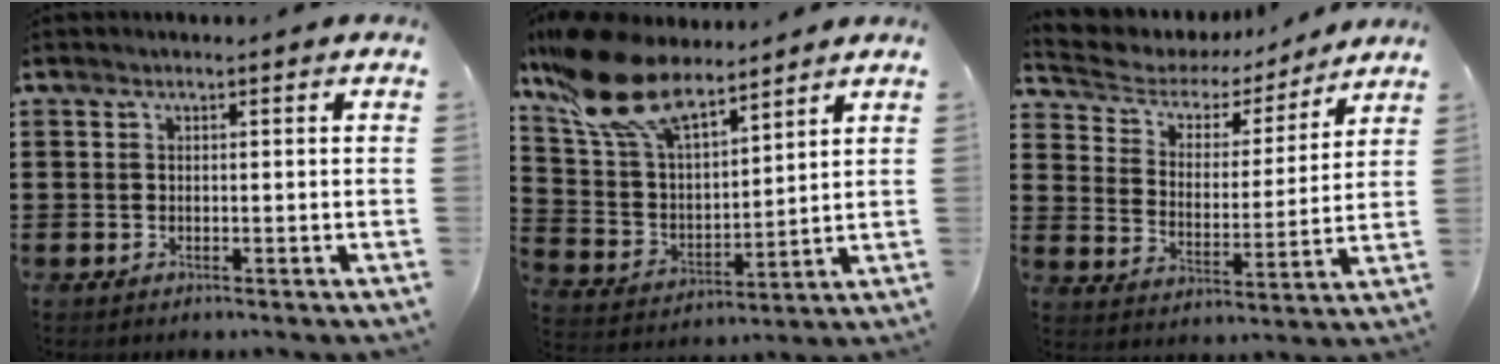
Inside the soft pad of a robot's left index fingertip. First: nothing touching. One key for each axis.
{"total": 13.7, "fx": 10.0, "fy": 5.1, "fz": 7.7, "tx": -0.193, "ty": -0.037, "tz": 0.183}
{"total": 4.5, "fx": 3.8, "fy": 2.3, "fz": 0.9, "tx": -0.048, "ty": -0.027, "tz": 0.057}